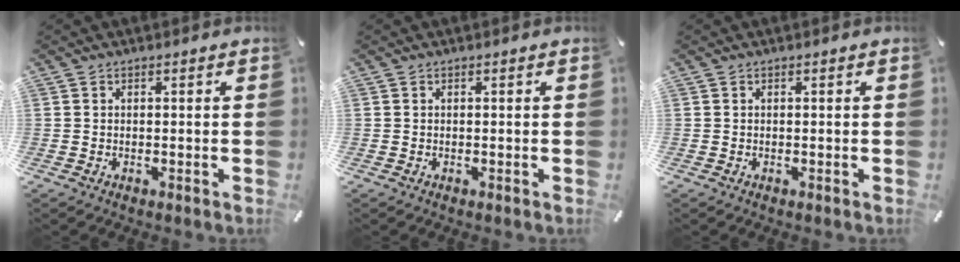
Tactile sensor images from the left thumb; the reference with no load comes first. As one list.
[{"total": 0.0}, {"total": 0.0}]